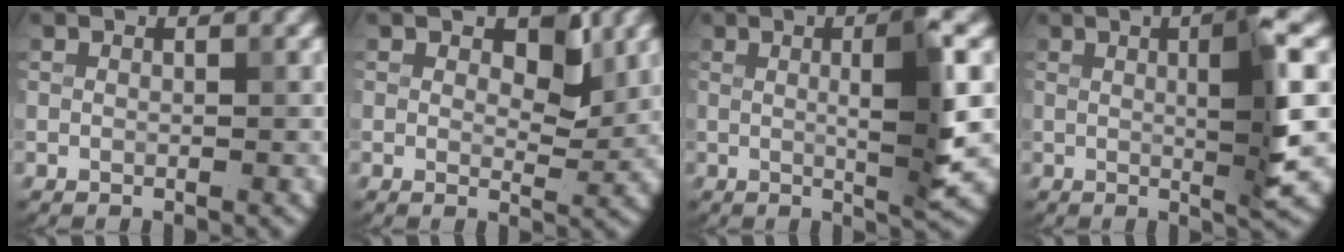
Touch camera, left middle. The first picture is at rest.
{"total": 3.2, "force": [1.3, 1.8, 2.3], "torque": [-0.031, -0.004, 0.016]}
{"total": 6.0, "force": [0.8, 0.8, 5.8], "torque": [-0.084, 0.004, 0.014]}
{"total": 5.7, "force": [0.9, 0.7, 5.6], "torque": [-0.081, 0.005, 0.016]}